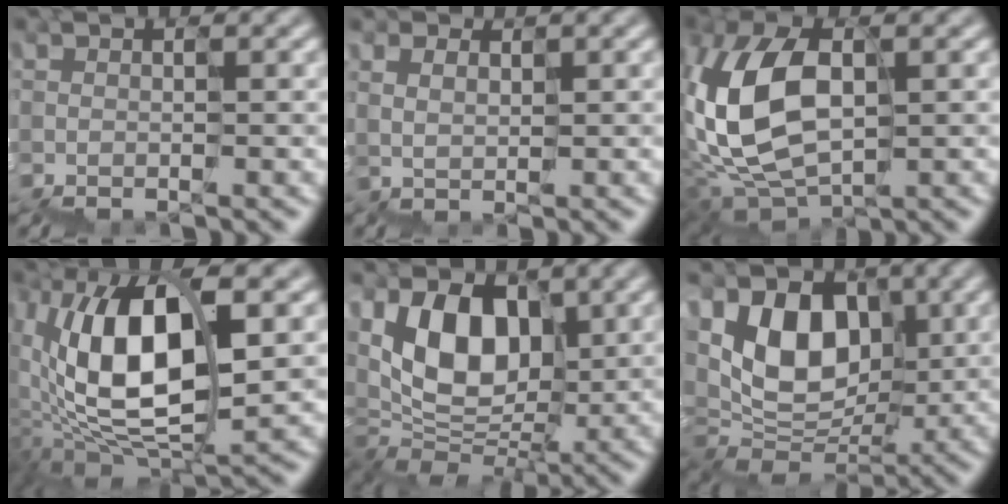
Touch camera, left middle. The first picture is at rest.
{"total": 1.4, "force": [0.8, -0.2, -1.0], "torque": [0.004, 0.011, 0.022]}
{"total": 8.5, "force": [1.0, 5.2, 6.6], "torque": [-0.179, 0.015, 0.019]}
{"total": 8.6, "force": [1.8, 4.1, 7.4], "torque": [-0.155, 0.022, 0.030]}
{"total": 6.5, "force": [2.0, 4.7, 4.0], "torque": [-0.073, 0.014, 0.026]}
{"total": 5.2, "force": [2.0, 4.1, 2.5], "torque": [-0.046, 0.007, 0.030]}